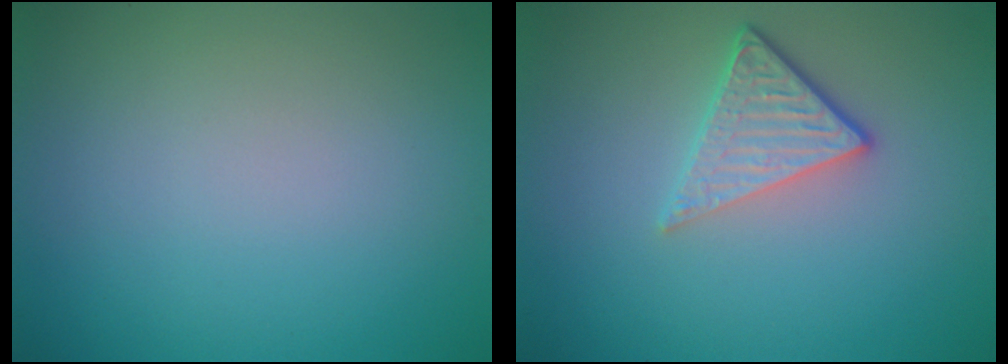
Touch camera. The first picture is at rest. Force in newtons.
{"total": 3.6, "press": 2.7, "slide": 2.3}